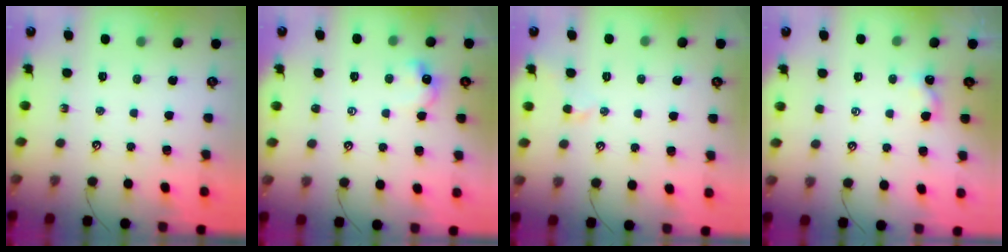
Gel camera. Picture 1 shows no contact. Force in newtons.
{"total": 4.2, "press": 4.2, "slide": 0.2}
{"total": 0.7, "press": 0.3, "slide": 0.7}
{"total": 1.4, "press": 1.4, "slide": 0.2}